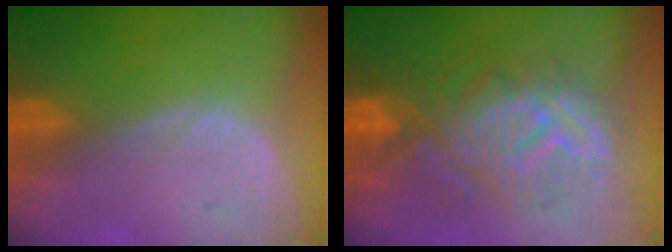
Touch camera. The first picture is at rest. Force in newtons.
{"total": 10.4, "press": 10.1, "slide": 2.8}